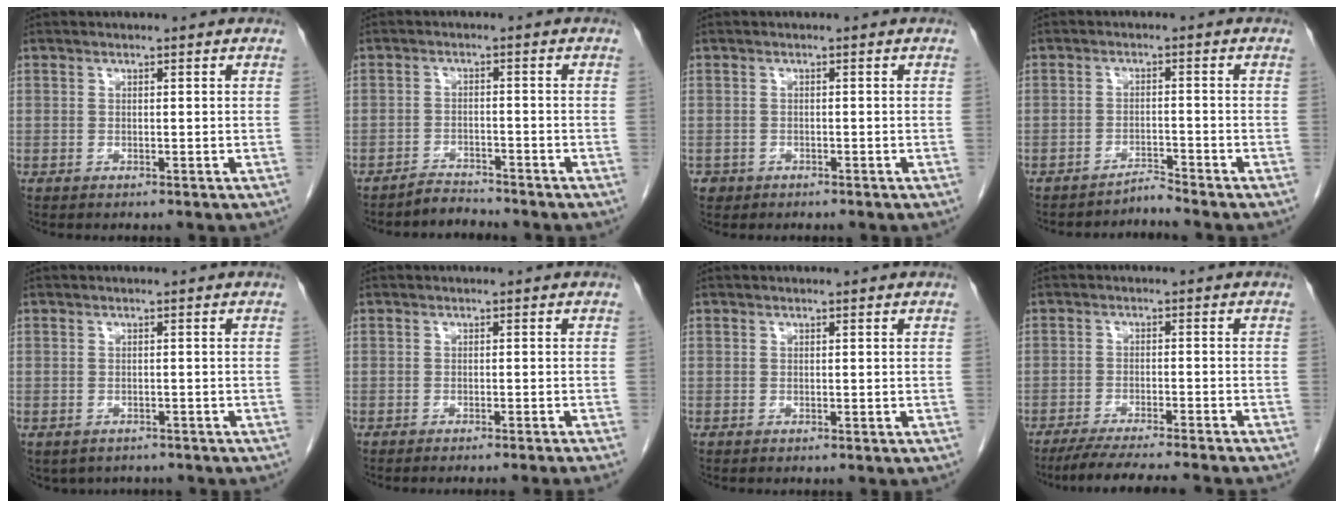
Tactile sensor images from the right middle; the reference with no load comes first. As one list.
[{"total": 2.5, "force": [-2.4, 0.1, -0.5], "torque": [0.013, -0.010, -0.040]}, {"total": 1.2, "force": [-0.7, 1.0, 0.0], "torque": [-0.007, 0.003, -0.010]}, {"total": 2.4, "force": [-2.2, -0.8, -0.6], "torque": [0.019, -0.007, -0.033]}, {"total": 5.0, "force": [-4.0, 2.7, 1.1], "torque": [-0.006, 0.007, -0.046]}, {"total": 5.1, "force": [-4.5, -1.4, 2.0], "torque": [-0.010, -0.001, -0.055]}, {"total": 0.0}, {"total": 11.7, "force": [-10.4, -0.7, 5.4], "torque": [-0.061, -0.021, -0.155]}]